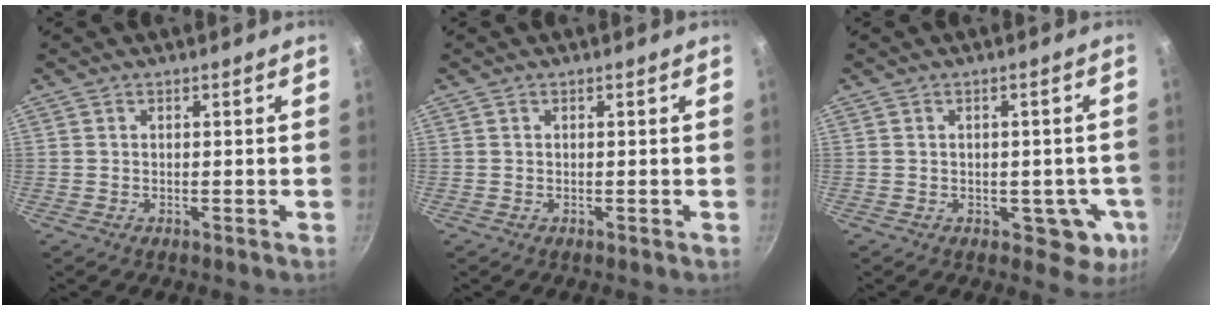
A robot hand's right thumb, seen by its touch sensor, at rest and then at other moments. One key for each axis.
{"total": 0.0}
{"total": 7.1, "fx": -1.8, "fy": 4.8, "fz": 5.0, "tx": -0.018, "ty": 0.012, "tz": -0.015}